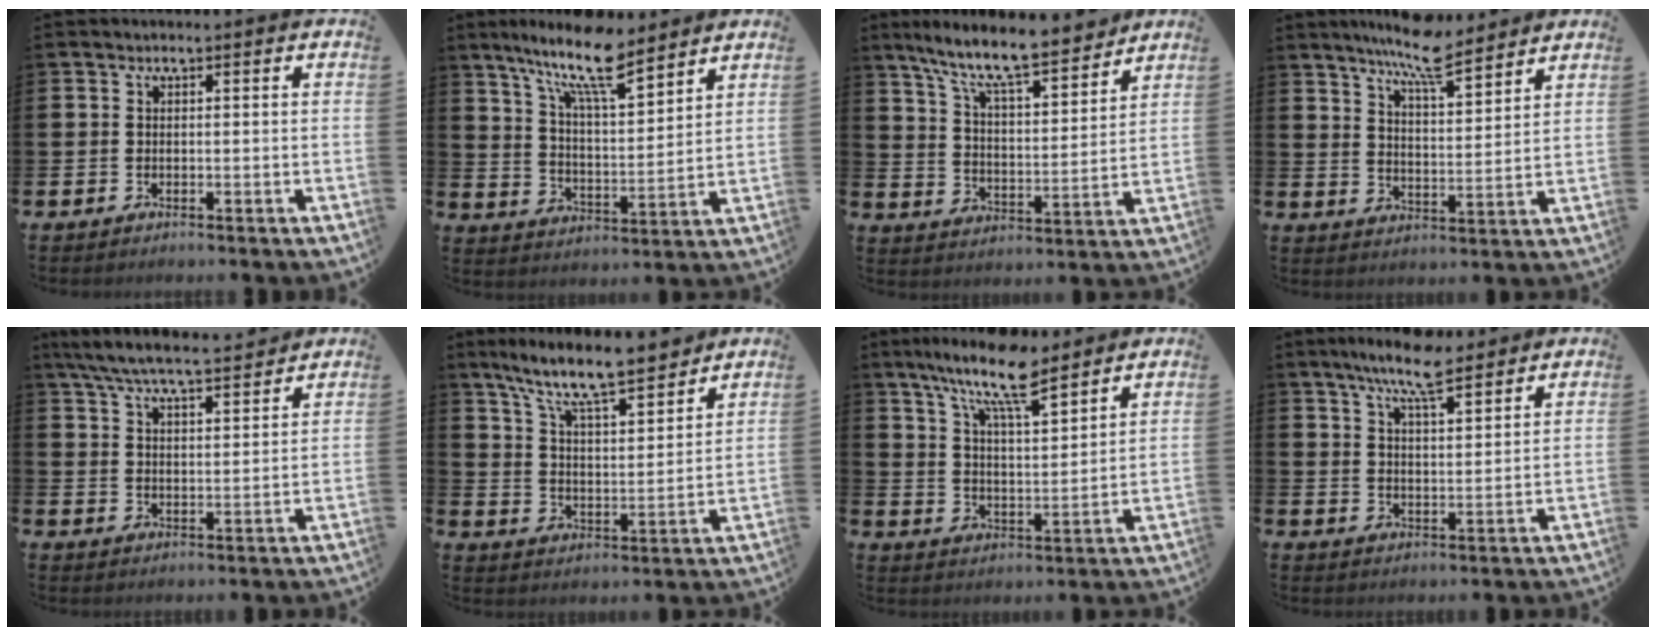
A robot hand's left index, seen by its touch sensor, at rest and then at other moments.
{"total": 10.9, "force": [9.1, 2.3, 5.6], "torque": [-0.130, -0.045, 0.158]}
{"total": 10.1, "force": [9.0, 1.3, 4.3], "torque": [-0.115, -0.059, 0.155]}
{"total": 8.4, "force": [7.7, 1.0, 3.1], "torque": [-0.082, -0.036, 0.139]}
{"total": 7.2, "force": [6.8, 0.6, 2.4], "torque": [-0.071, -0.039, 0.120]}
{"total": 10.0, "force": [8.9, 1.3, 4.3], "torque": [-0.114, -0.058, 0.154]}
{"total": 10.1, "force": [8.6, 2.0, 4.9], "torque": [-0.115, -0.045, 0.149]}
{"total": 8.0, "force": [7.1, 1.3, 3.5], "torque": [-0.086, -0.026, 0.128]}